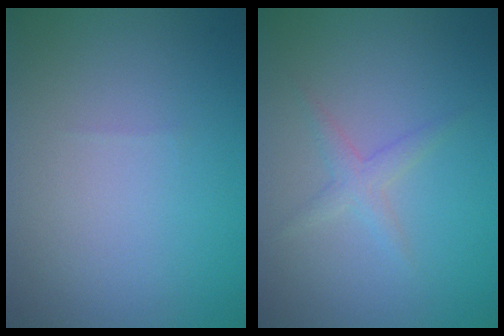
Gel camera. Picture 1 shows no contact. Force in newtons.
{"total": 1.6, "press": 1.6, "slide": 0.1}